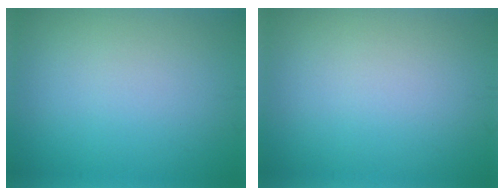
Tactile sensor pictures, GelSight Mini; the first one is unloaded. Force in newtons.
{"total": 0.0}